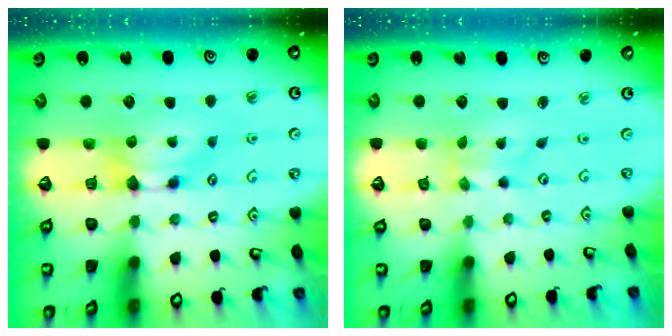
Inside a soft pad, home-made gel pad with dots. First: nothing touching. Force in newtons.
{"total": 3.4, "press": 3.4, "slide": 0.7}